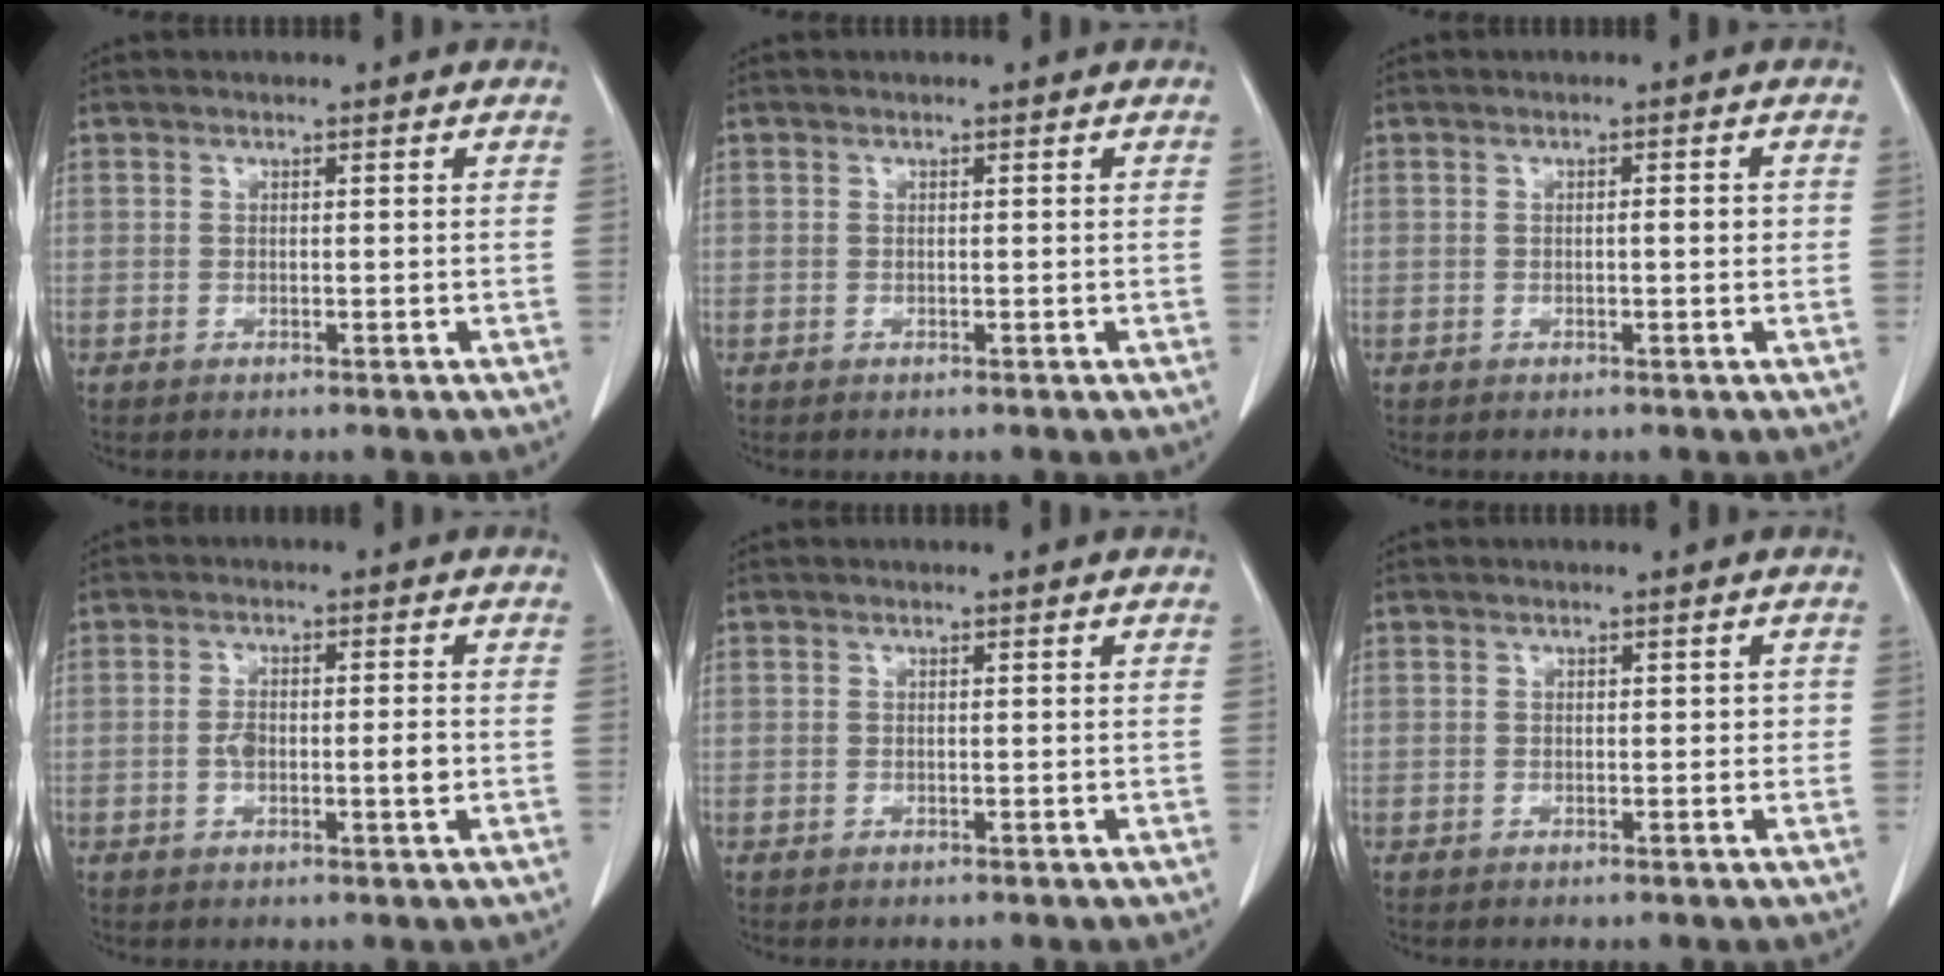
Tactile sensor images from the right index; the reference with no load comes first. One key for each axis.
{"total": 0.0}
{"total": 1.5, "fx": -0.1, "fy": 0.3, "fz": 1.5, "tx": -0.020, "ty": 0.003, "tz": -0.003}
{"total": 4.5, "fx": -0.7, "fy": 1.4, "fz": 4.3, "tx": -0.081, "ty": 0.003, "tz": -0.011}
{"total": 0.0}
{"total": 1.0, "fx": 0.0, "fy": 0.7, "fz": 0.7, "tx": -0.009, "ty": 0.009, "tz": 0.001}